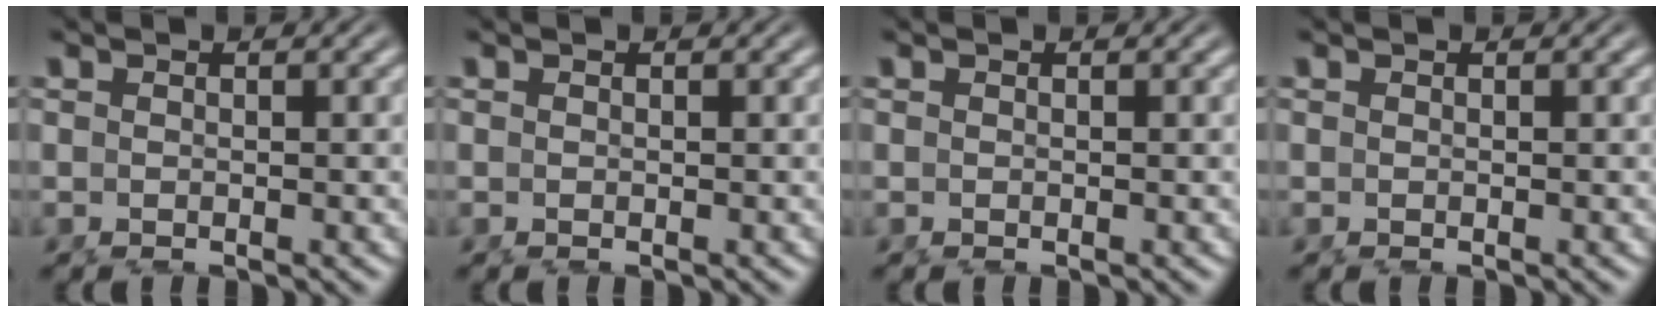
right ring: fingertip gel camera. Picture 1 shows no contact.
{"total": 0.0}
{"total": 0.0}
{"total": 0.0}